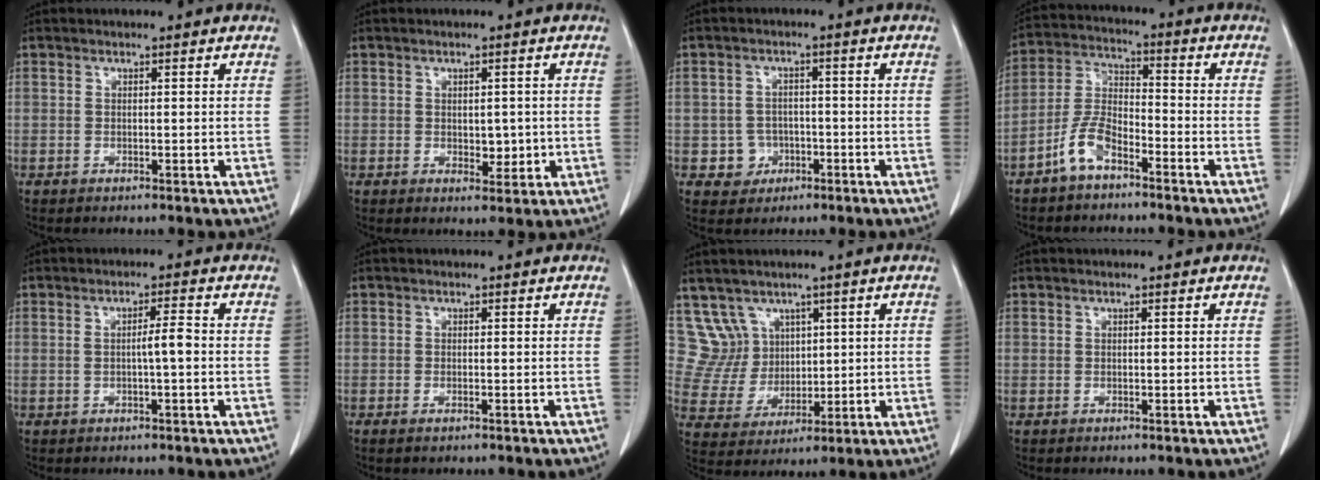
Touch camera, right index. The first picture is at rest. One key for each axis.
{"total": 3.1, "fx": -0.1, "fy": 1.9, "fz": 2.4, "tx": -0.027, "ty": -0.003, "tz": 0.006}
{"total": 3.9, "fx": -1.3, "fy": 3.7, "fz": 0.3, "tx": 0.006, "ty": 0.013, "tz": -0.014}
{"total": 7.3, "fx": -4.8, "fy": 2.9, "fz": 4.6, "tx": -0.111, "ty": 0.010, "tz": -0.099}
{"total": 2.8, "fx": -0.2, "fy": 0.1, "fz": 2.8, "tx": -0.044, "ty": 0.003, "tz": -0.005}
{"total": 0.9, "fx": -0.6, "fy": 0.2, "fz": 0.6, "tx": -0.013, "ty": -0.001, "tz": -0.006}
{"total": 6.8, "fx": 4.0, "fy": 5.5, "fz": -0.2, "tx": -0.003, "ty": 0.023, "tz": 0.092}
{"total": 0.0}